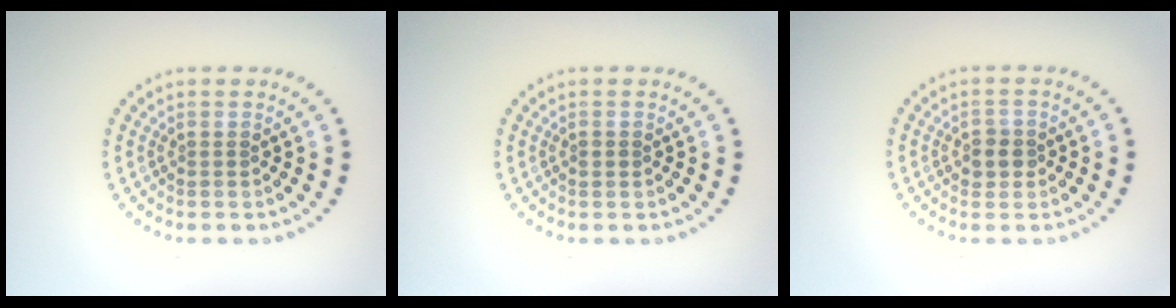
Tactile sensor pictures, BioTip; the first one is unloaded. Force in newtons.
{"total": 0.8, "press": 0.8, "slide": 0.2}
{"total": 1.8, "press": 1.7, "slide": 0.6}